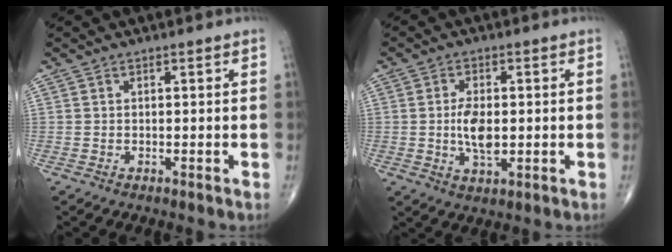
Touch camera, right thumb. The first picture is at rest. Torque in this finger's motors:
{"motor_torque": [1.34, 1.20, 0.63, -0.61, 0.08]}